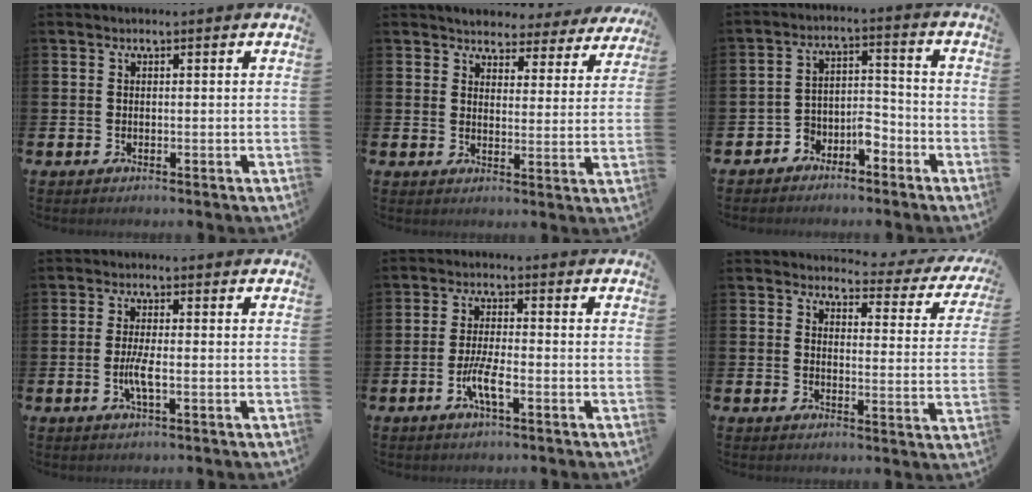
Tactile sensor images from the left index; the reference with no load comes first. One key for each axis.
{"total": 3.4, "fx": 3.3, "fy": 1.1, "fz": 0.0, "tx": -0.016, "ty": -0.027, "tz": 0.053}
{"total": 4.3, "fx": -3.6, "fy": 1.8, "fz": 1.6, "tx": -0.033, "ty": 0.004, "tz": -0.074}
{"total": 3.0, "fx": -0.7, "fy": 0.6, "fz": 2.8, "tx": -0.052, "ty": -0.005, "tz": -0.016}
{"total": 4.3, "fx": -1.7, "fy": 0.9, "fz": 3.9, "tx": -0.081, "ty": -0.001, "tz": -0.033}
{"total": 2.5, "fx": 2.1, "fy": 1.1, "fz": 0.5, "tx": -0.016, "ty": -0.028, "tz": 0.027}